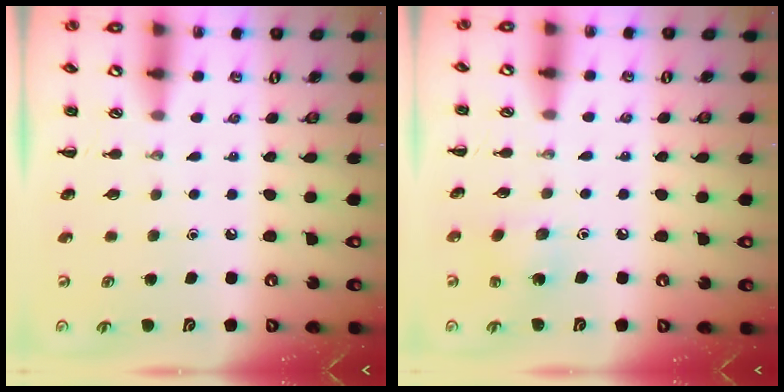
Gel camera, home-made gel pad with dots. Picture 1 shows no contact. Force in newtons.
{"total": 5.4, "press": 5.3, "slide": 1.1}